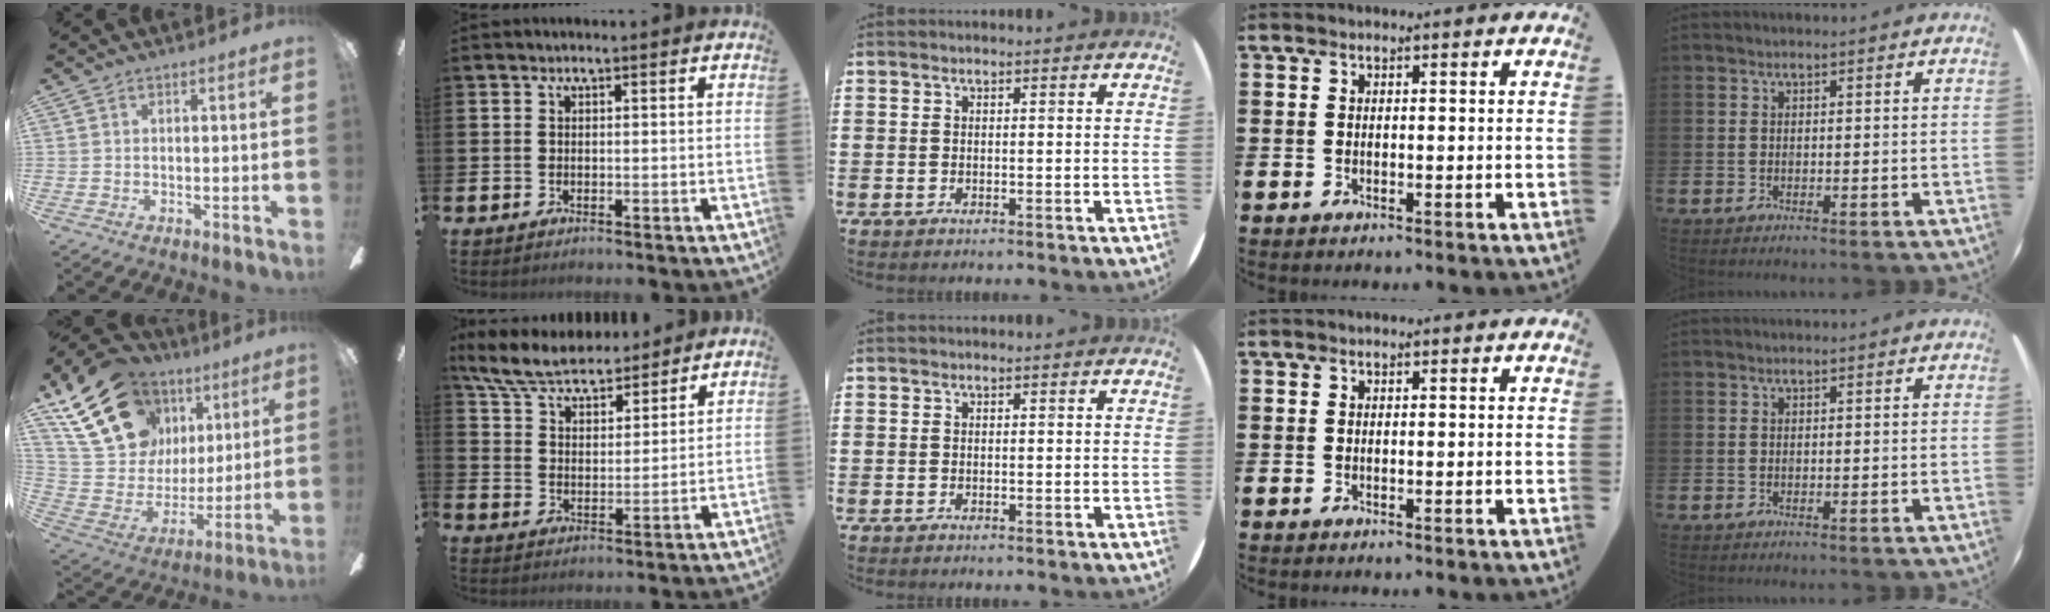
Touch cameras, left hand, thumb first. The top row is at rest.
{"thumb": {"total": 23.7, "force": [12.9, 16.2, 11.6], "torque": [-0.214, -0.048, 0.249]}, "index": {"total": 7.6, "force": [7.1, 1.7, 2.0], "torque": [-0.072, -0.035, 0.130]}}